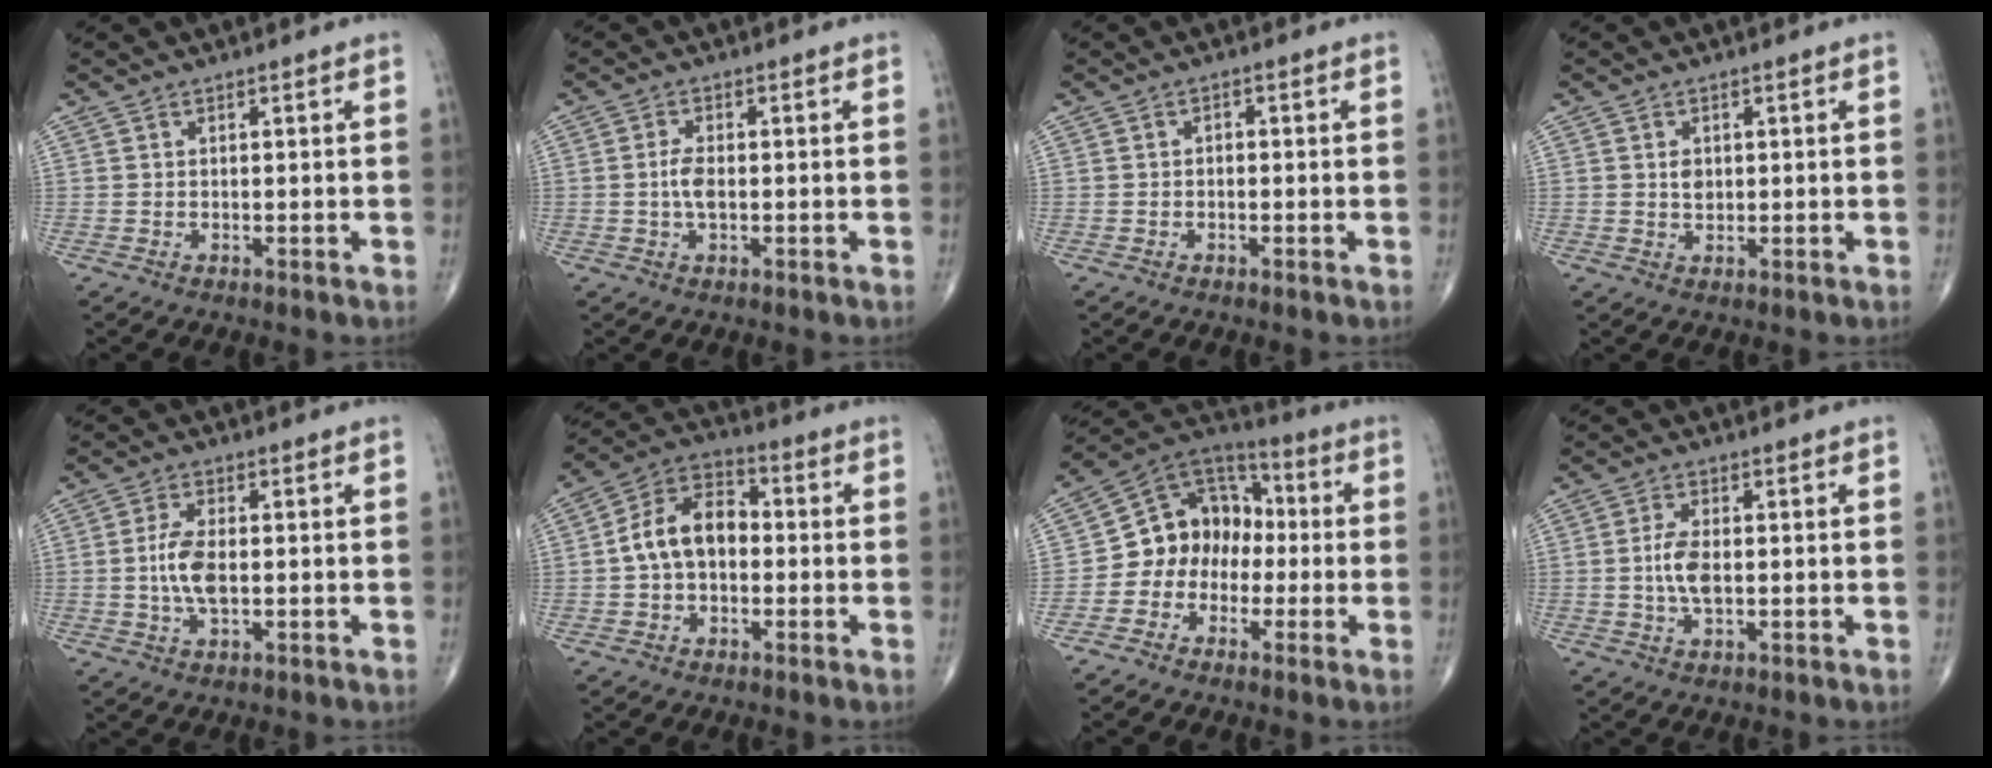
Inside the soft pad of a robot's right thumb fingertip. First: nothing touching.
{"total": 3.2, "force": [-0.4, 1.5, 2.8], "torque": [-0.057, 0.004, -0.010]}
{"total": 0.6, "force": [-0.2, 0.5, 0.4], "torque": [0.000, 0.005, -0.009]}
{"total": 2.0, "force": [0.4, 1.4, 1.3], "torque": [-0.014, -0.002, 0.008]}
{"total": 6.2, "force": [-0.4, 2.8, 5.5], "torque": [-0.115, 0.002, -0.011]}
{"total": 11.2, "force": [-0.5, 7.5, 8.3], "torque": [-0.133, 0.035, -0.024]}
{"total": 12.5, "force": [-2.3, 10.4, 6.5], "torque": [-0.068, 0.059, -0.056]}
{"total": 5.1, "force": [-0.3, 2.4, 4.5], "torque": [-0.094, 0.001, -0.009]}